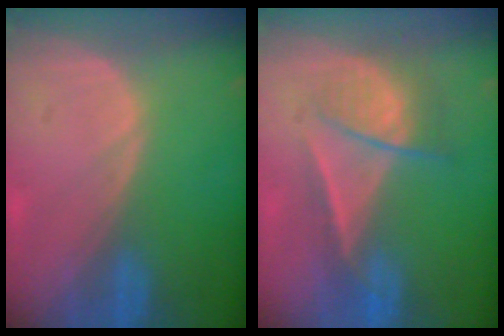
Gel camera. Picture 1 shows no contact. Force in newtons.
{"total": 6.7, "press": 6.1, "slide": 2.9}